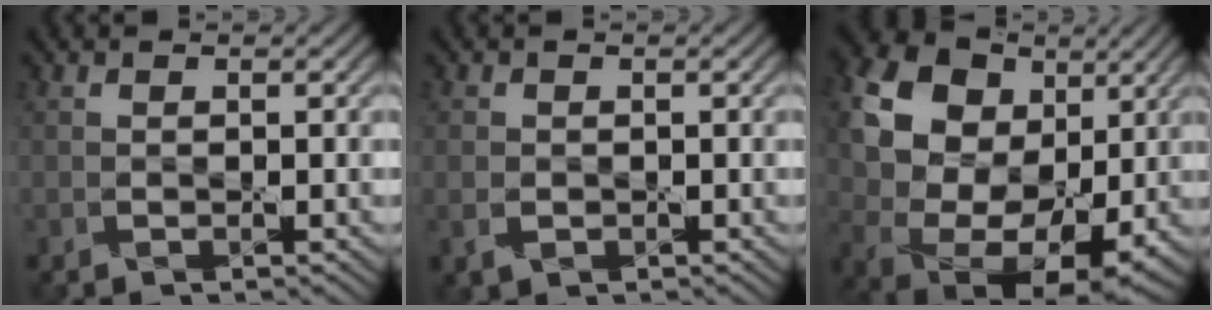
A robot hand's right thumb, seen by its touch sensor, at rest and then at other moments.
{"total": 1.9, "force": [-0.5, 1.5, 1.0], "torque": [-0.027, -0.008, -0.011]}
{"total": 18.5, "force": [6.0, 13.5, 11.2], "torque": [-0.259, 0.037, 0.120]}